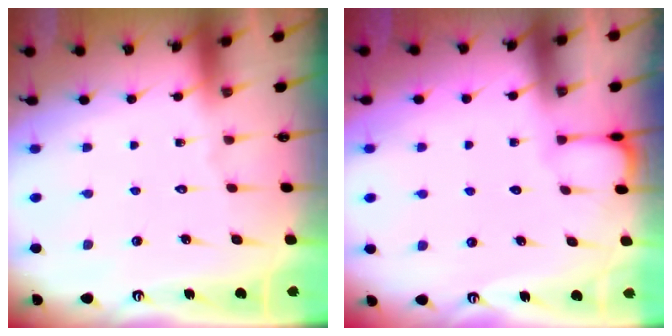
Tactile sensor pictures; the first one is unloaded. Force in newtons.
{"total": 0.9, "press": 0.9, "slide": 0.0}